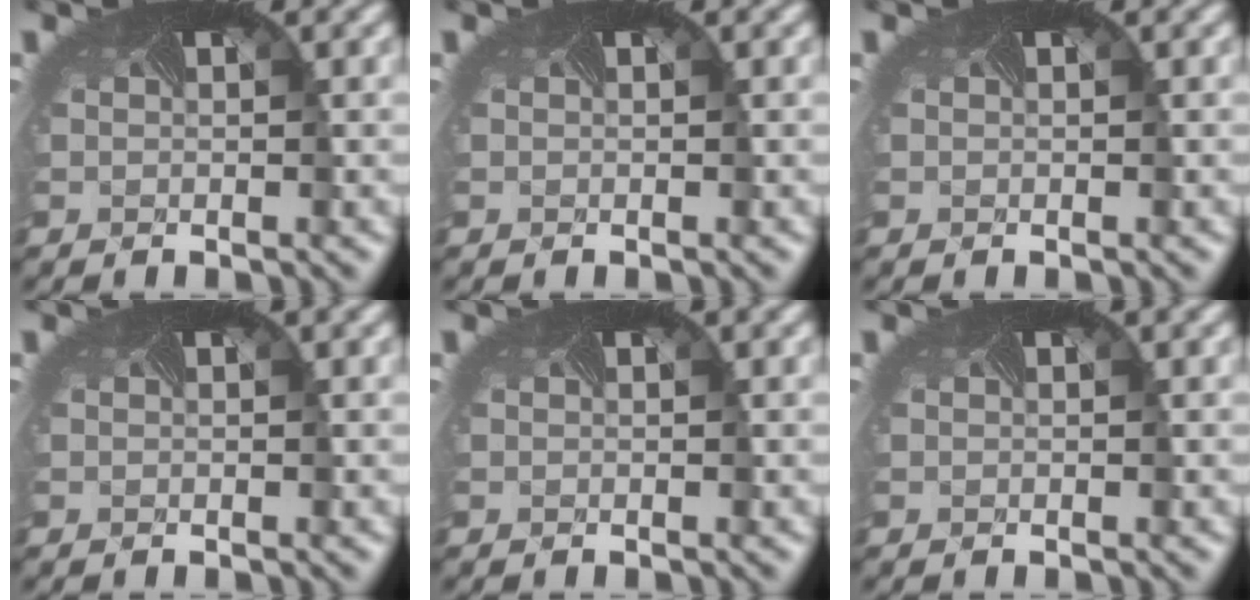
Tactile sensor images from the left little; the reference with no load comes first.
{"total": 0.0}
{"total": 0.0}
{"total": 0.0}
{"total": 0.0}
{"total": 0.0}